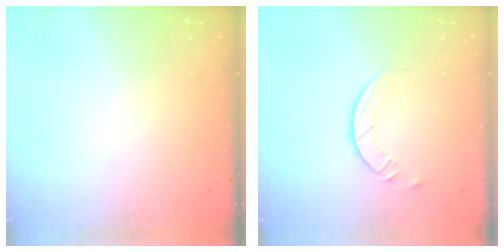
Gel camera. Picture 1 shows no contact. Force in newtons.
{"total": 6.0, "press": 6.0, "slide": 0.6}